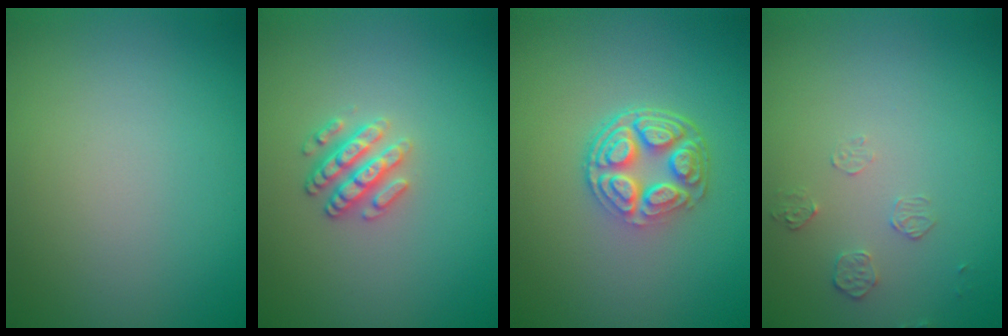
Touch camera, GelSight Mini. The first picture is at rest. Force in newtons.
{"total": 2.5, "press": 2.4, "slide": 0.8}
{"total": 5.1, "press": 3.8, "slide": 3.4}
{"total": 1.3, "press": 0.6, "slide": 1.1}